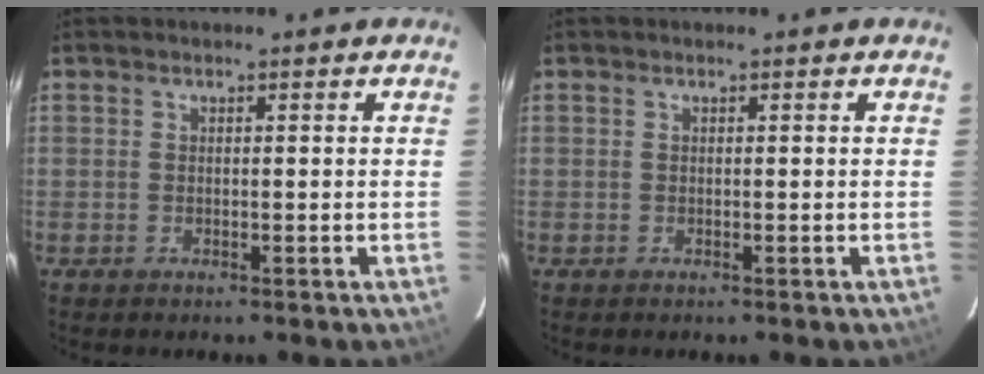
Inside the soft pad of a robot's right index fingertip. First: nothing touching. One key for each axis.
{"total": 0.0}